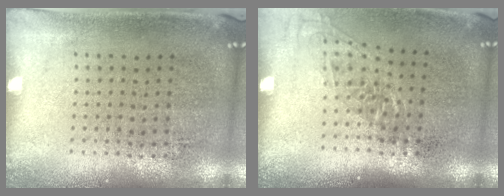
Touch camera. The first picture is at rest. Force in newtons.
{"total": 1.3, "press": 1.0, "slide": 0.8}